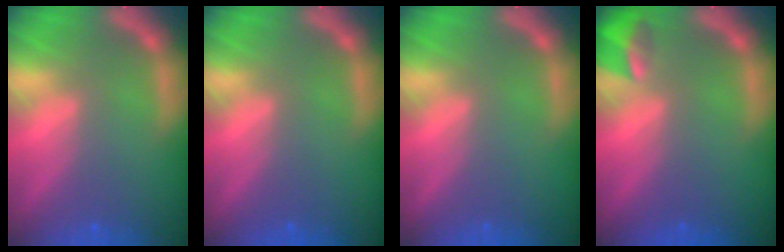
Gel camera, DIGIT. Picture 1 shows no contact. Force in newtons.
{"total": 0.0}
{"total": 0.0}
{"total": 2.9}